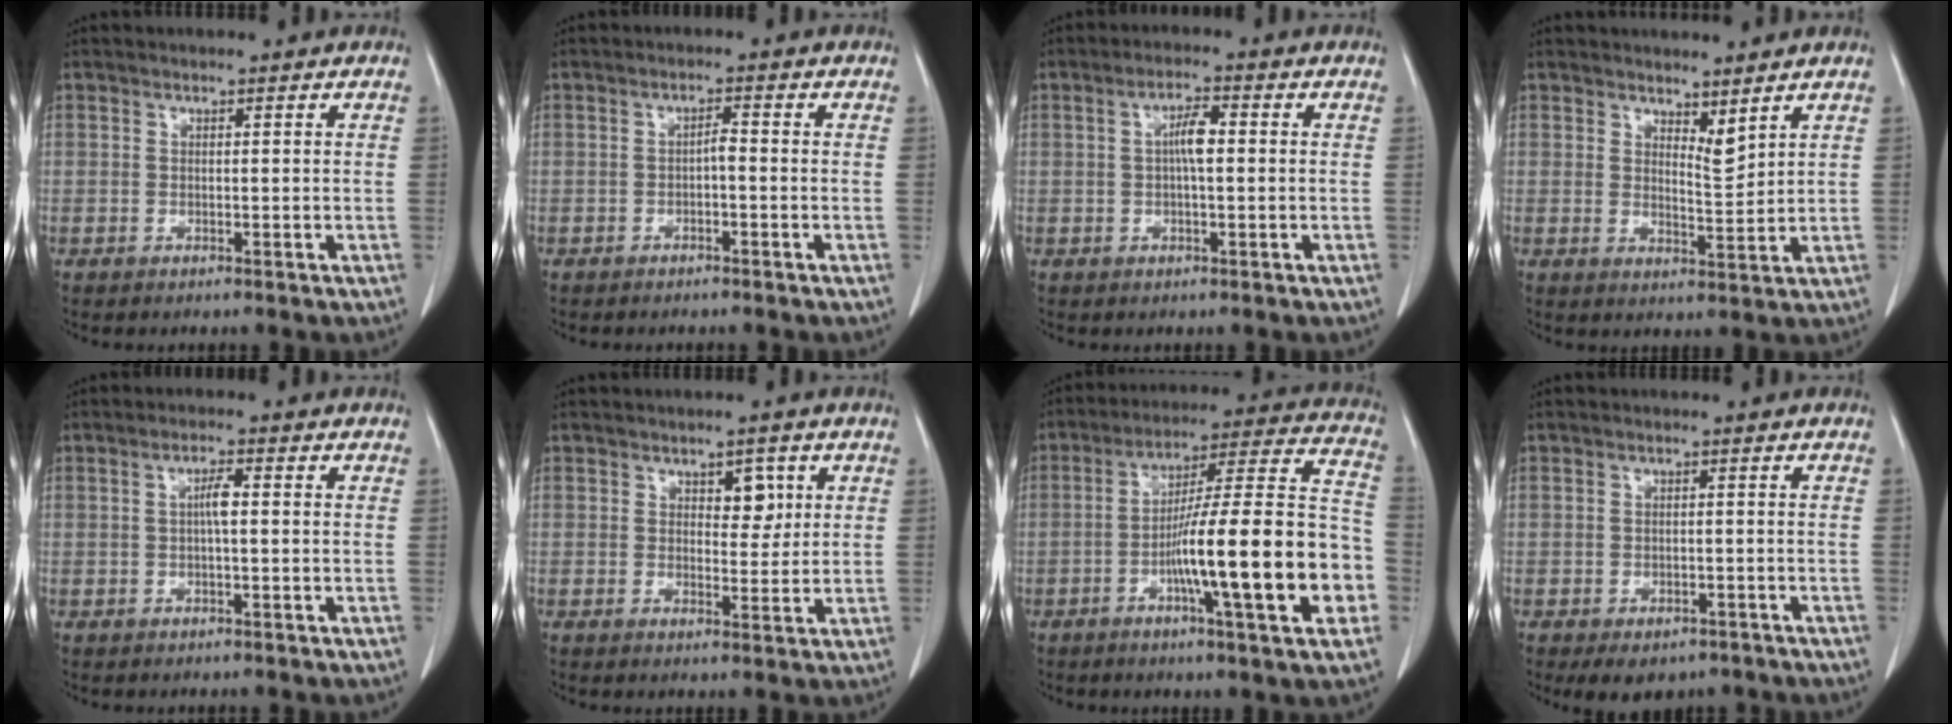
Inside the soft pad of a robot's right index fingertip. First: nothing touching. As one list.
[{"total": 1.4, "force": [-0.3, 0.3, 1.3], "torque": [-0.018, 0.005, -0.004]}, {"total": 3.8, "force": [0.3, 0.8, 3.7], "torque": [-0.069, 0.008, 0.004]}, {"total": 3.5, "force": [2.8, 0.9, 1.9], "torque": [-0.034, -0.015, 0.054]}, {"total": 2.4, "force": [0.1, 0.3, 2.4], "torque": [-0.046, 0.003, 0.002]}, {"total": 3.7, "force": [1.7, 2.1, 2.6], "torque": [-0.028, 0.002, 0.027]}, {"total": 21.3, "force": [-5.9, 1.5, 20.4], "torque": [-0.262, 0.016, -0.086]}, {"total": 7.1, "force": [-5.2, 3.9, 2.9], "torque": [-0.031, 0.001, -0.067]}]